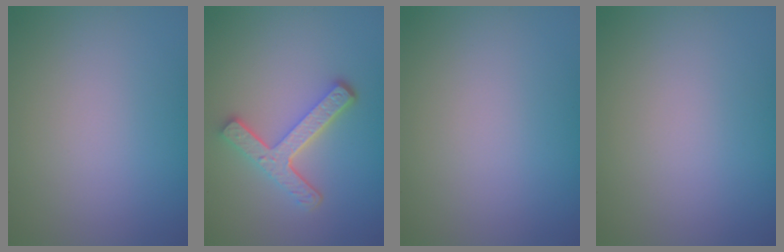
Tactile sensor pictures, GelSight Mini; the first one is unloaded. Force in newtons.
{"total": 4.7, "press": 3.4, "slide": 3.2}
{"total": 0.0}
{"total": 0.0}